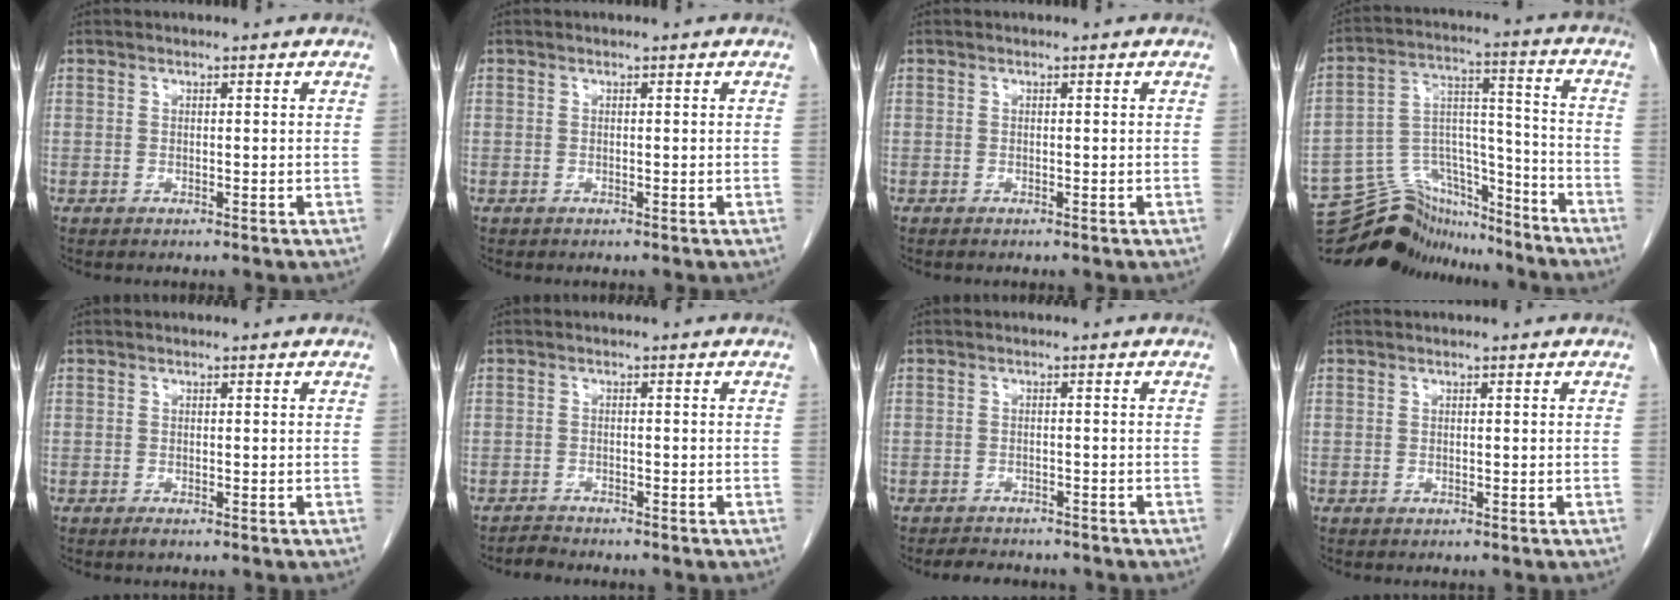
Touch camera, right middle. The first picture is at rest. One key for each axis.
{"total": 0.0}
{"total": 0.0}
{"total": 15.0, "fx": -14.1, "fy": 4.3, "fz": 2.3, "tx": -0.041, "ty": 0.051, "tz": -0.237}
{"total": 0.6, "fx": -0.5, "fy": 0.2, "fz": 0.4, "tx": -0.007, "ty": -0.001, "tz": -0.006}
{"total": 1.5, "fx": -1.5, "fy": 0.0, "fz": -0.3, "tx": 0.002, "ty": -0.008, "tz": -0.026}
{"total": 4.6, "fx": -4.2, "fy": 1.5, "fz": 1.3, "tx": -0.023, "ty": -0.005, "tz": -0.058}
{"total": 0.0}